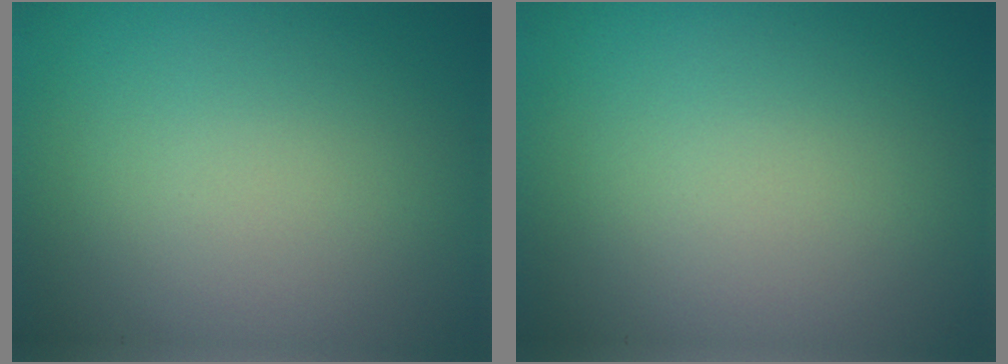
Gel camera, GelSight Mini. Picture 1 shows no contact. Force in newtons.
{"total": 0.0}